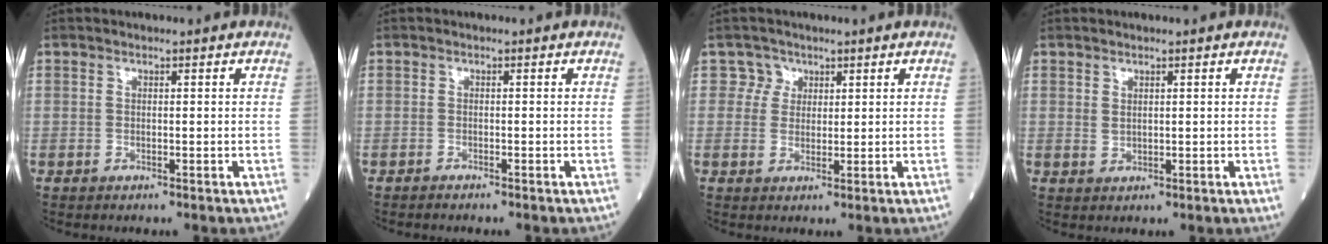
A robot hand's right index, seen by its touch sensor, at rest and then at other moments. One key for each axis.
{"total": 0.7, "fx": -0.7, "fy": 0.0, "fz": 0.1, "tx": -0.006, "ty": -0.002, "tz": -0.011}
{"total": 2.4, "fx": 1.2, "fy": 2.1, "fz": -0.4, "tx": 0.018, "ty": 0.002, "tz": 0.015}
{"total": 0.9, "fx": 0.5, "fy": 0.6, "fz": 0.5, "tx": -0.008, "ty": -0.004, "tz": 0.013}